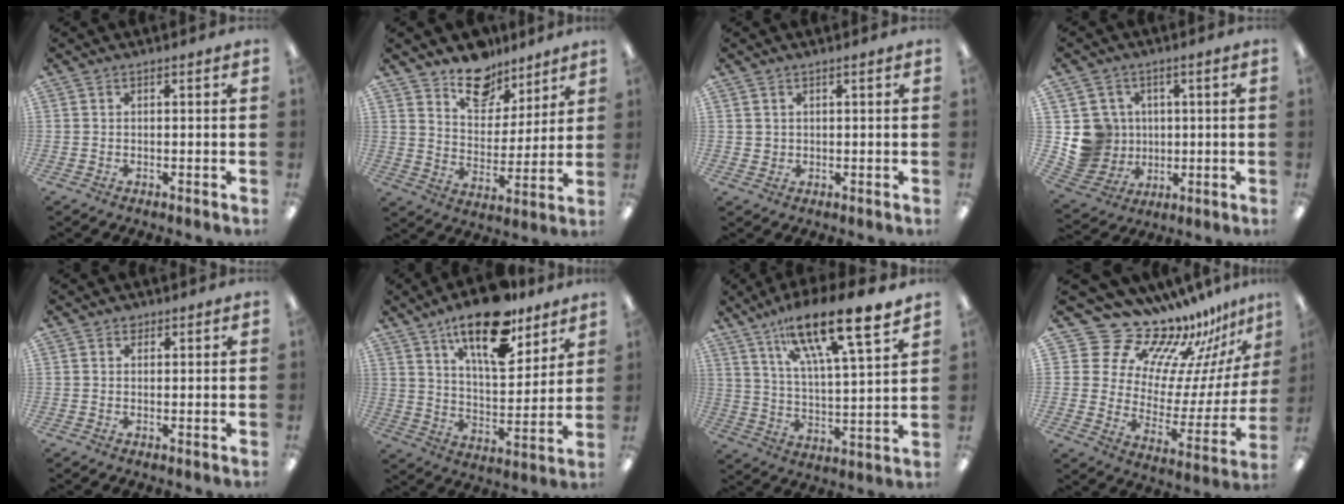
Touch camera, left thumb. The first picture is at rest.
{"total": 13.0, "force": [10.3, 6.9, 3.8], "torque": [-0.054, -0.070, 0.191]}
{"total": 1.4, "force": [0.9, 1.1, 0.2], "torque": [-0.005, 0.002, 0.016]}
{"total": 9.8, "force": [1.2, 9.6, 1.5], "torque": [-0.053, -0.002, 0.039]}
{"total": 1.2, "force": [0.9, 0.7, 0.4], "torque": [0.000, -0.003, 0.015]}
{"total": 18.8, "force": [13.1, 7.3, 11.4], "torque": [-0.180, -0.072, 0.217]}
{"total": 18.1, "force": [13.0, 3.7, 12.0], "torque": [-0.195, -0.078, 0.210]}
{"total": 19.3, "force": [17.2, 8.0, 3.8], "torque": [-0.080, -0.150, 0.315]}